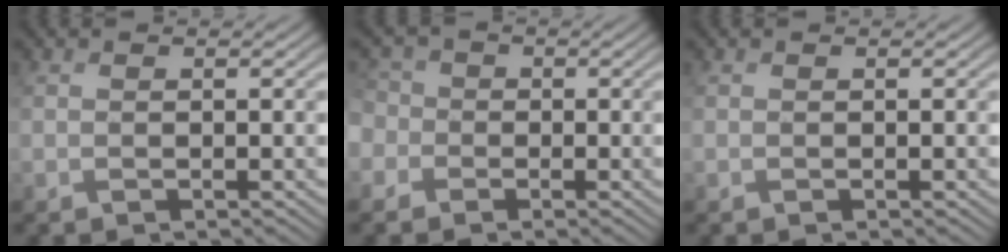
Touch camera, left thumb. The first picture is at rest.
{"total": 4.1, "force": [-1.5, 3.7, 0.8], "torque": [-0.035, -0.001, -0.045]}
{"total": 0.0}